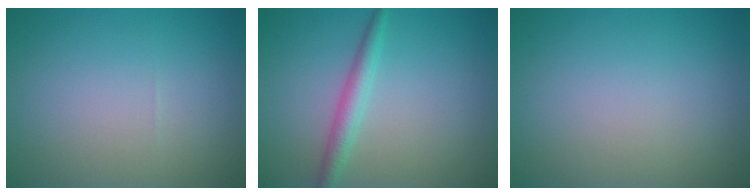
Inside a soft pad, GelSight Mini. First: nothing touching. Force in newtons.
{"total": 2.3, "press": 2.3, "slide": 0.0}
{"total": 0.0}